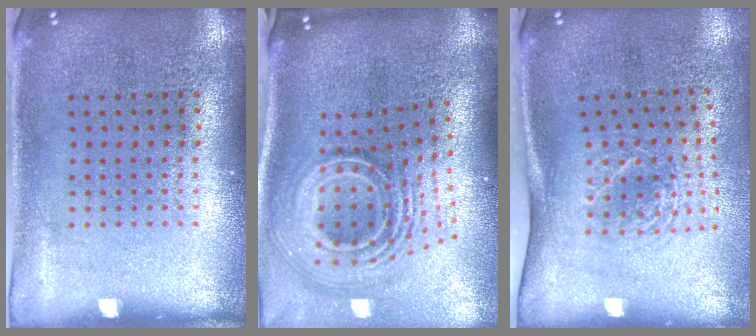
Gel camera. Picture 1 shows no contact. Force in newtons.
{"total": 3.2, "press": 2.0, "slide": 2.5}
{"total": 1.8, "press": 1.3, "slide": 1.2}